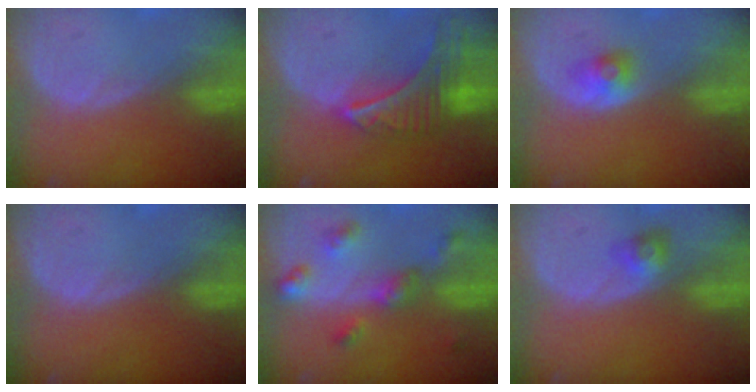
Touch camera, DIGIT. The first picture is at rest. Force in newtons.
{"total": 9.0, "press": 7.9, "slide": 4.3}
{"total": 2.5, "press": 2.3, "slide": 0.9}
{"total": 0.0}
{"total": 6.6, "press": 5.8, "slide": 3.2}
{"total": 3.0, "press": 2.7, "slide": 1.3}